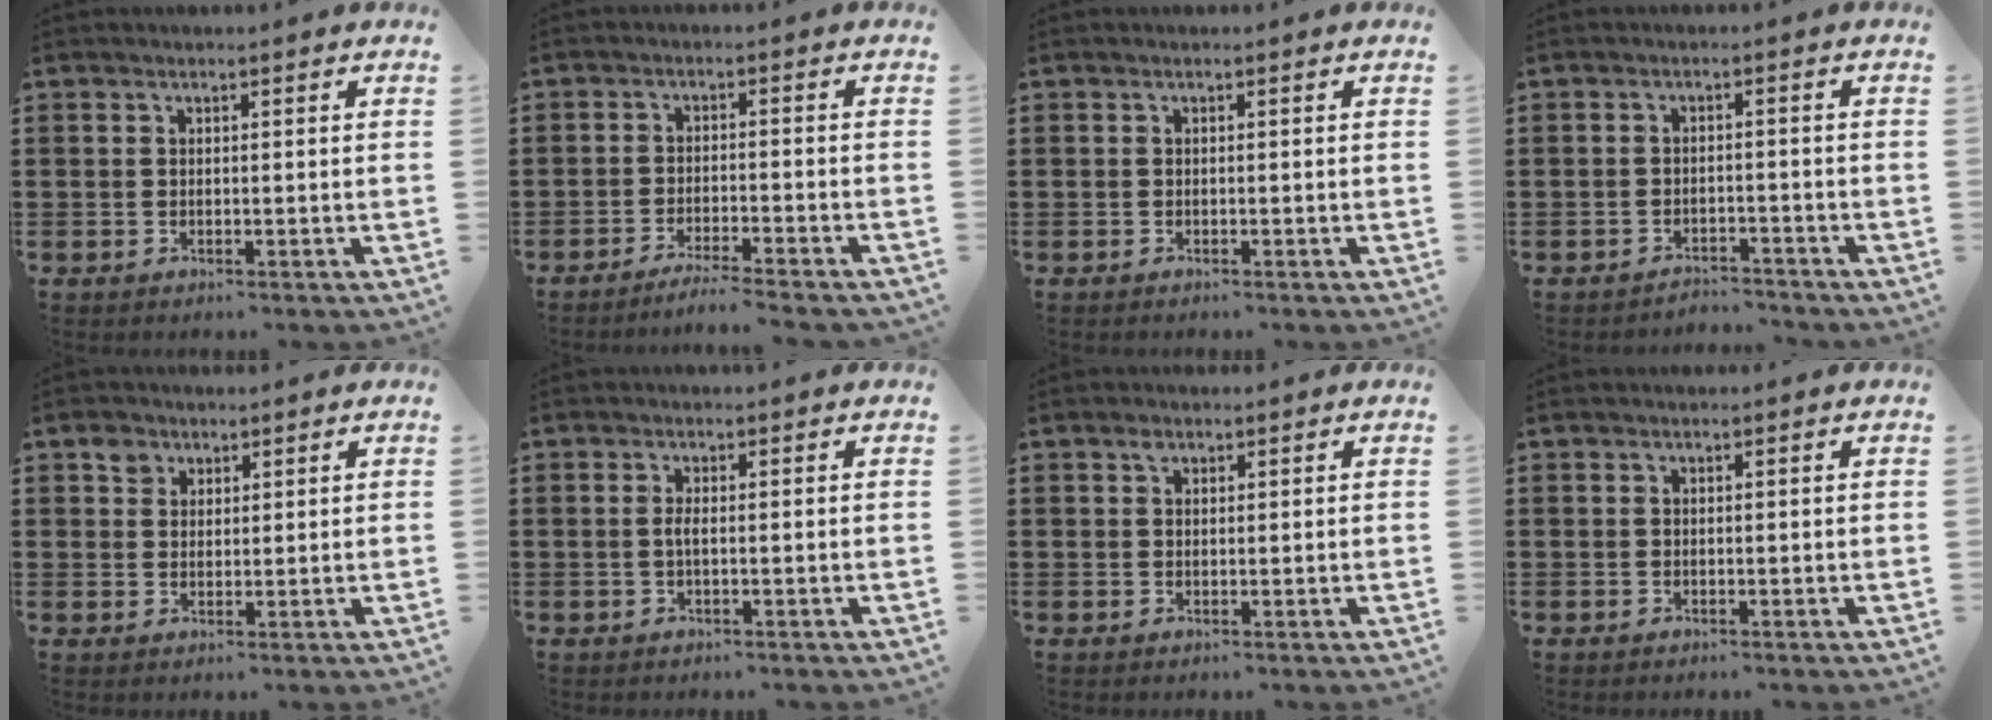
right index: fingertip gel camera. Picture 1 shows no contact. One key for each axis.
{"total": 3.3, "fx": -3.0, "fy": -0.4, "fz": 1.1, "tx": -0.019, "ty": -0.002, "tz": -0.060}
{"total": 0.0}
{"total": 2.4, "fx": -2.4, "fy": 0.2, "fz": -0.1, "tx": -0.007, "ty": 0.000, "tz": -0.053}
{"total": 2.8, "fx": 1.7, "fy": 2.1, "fz": 0.5, "tx": -0.010, "ty": 0.003, "tz": 0.032}
{"total": 1.4, "fx": -0.2, "fy": 0.2, "fz": 1.4, "tx": -0.036, "ty": -0.005, "tz": -0.007}
{"total": 1.1, "fx": 0.7, "fy": 0.7, "fz": 0.5, "tx": -0.005, "ty": -0.002, "tz": 0.012}
{"total": 0.0}